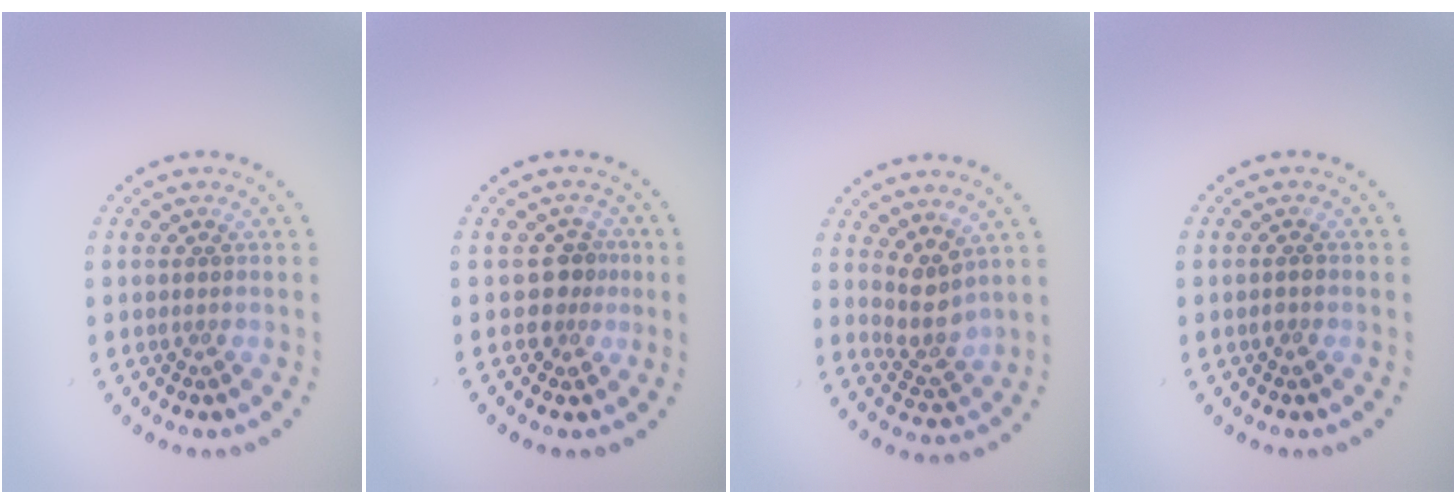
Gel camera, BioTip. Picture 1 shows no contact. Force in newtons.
{"total": 2.3, "press": 1.9, "slide": 1.4}
{"total": 2.7, "press": 2.2, "slide": 1.6}
{"total": 0.9, "press": 0.8, "slide": 0.1}